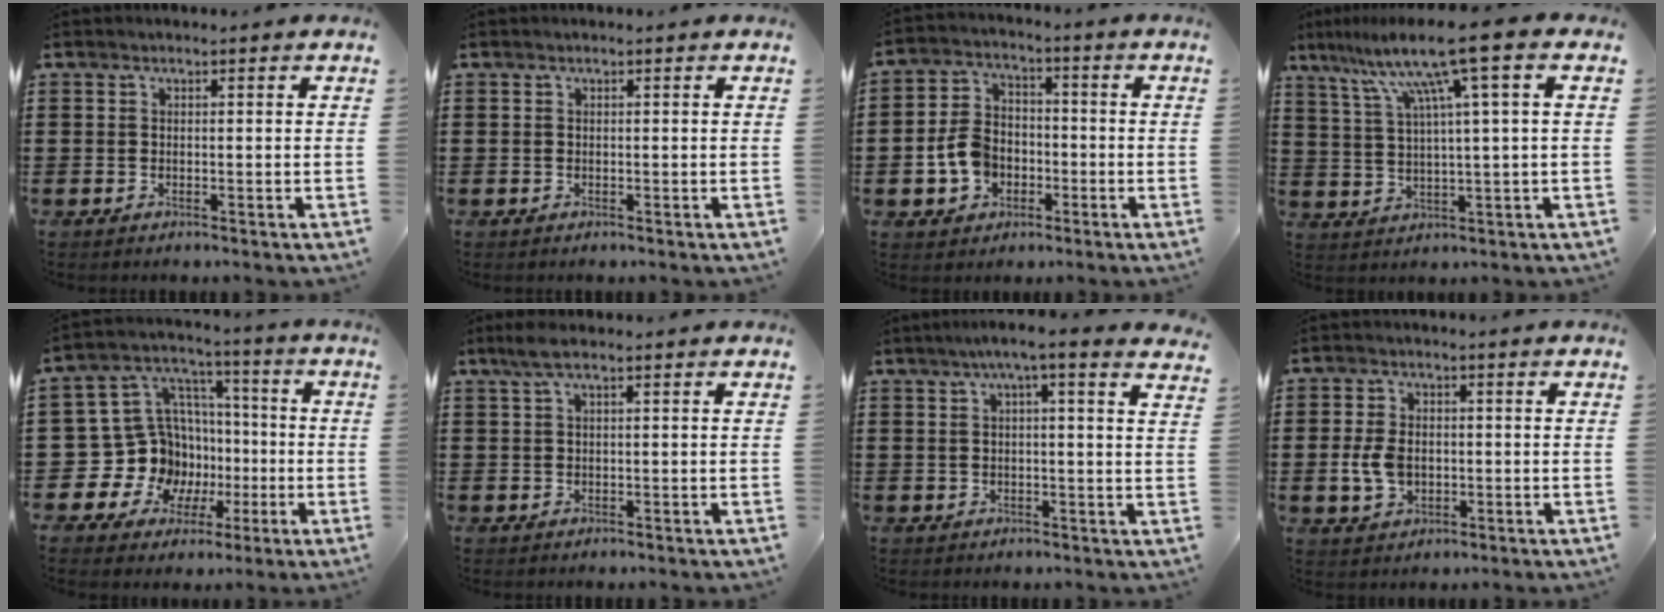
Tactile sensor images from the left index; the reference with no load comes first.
{"total": 0.0}
{"total": 6.9, "force": [-2.0, 5.2, 4.0], "torque": [-0.104, 0.007, -0.042]}
{"total": 10.0, "force": [5.2, -0.6, 8.5], "torque": [-0.186, -0.017, 0.080]}
{"total": 13.9, "force": [-2.6, 12.9, 4.6], "torque": [-0.140, -0.015, -0.023]}
{"total": 2.4, "force": [0.9, 0.4, 2.2], "torque": [-0.049, -0.002, 0.014]}
{"total": 4.1, "force": [2.5, -0.3, 3.2], "torque": [-0.068, -0.001, 0.041]}
{"total": 5.1, "force": [-0.5, 3.5, 3.7], "torque": [-0.094, 0.000, -0.014]}